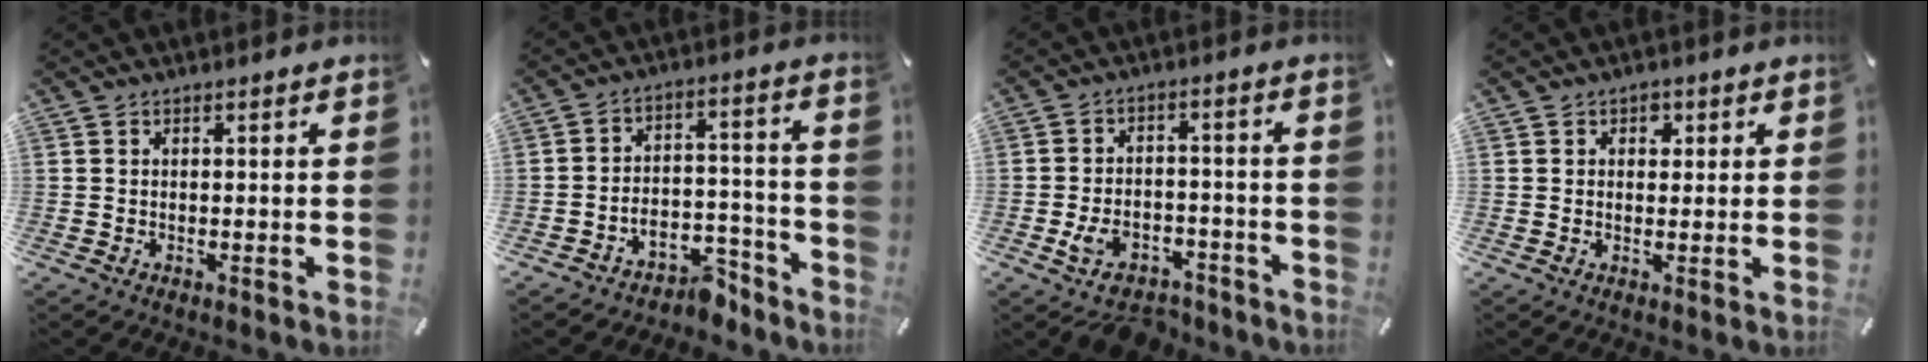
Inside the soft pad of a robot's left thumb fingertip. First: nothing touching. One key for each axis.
{"total": 7.2, "fx": -4.8, "fy": 4.9, "fz": 2.3, "tx": -0.019, "ty": 0.027, "tz": -0.083}
{"total": 7.4, "fx": -4.4, "fy": 4.8, "fz": 3.5, "tx": -0.051, "ty": 0.028, "tz": -0.077}
{"total": 2.4, "fx": 0.9, "fy": 2.0, "fz": 1.0, "tx": 0.001, "ty": -0.003, "tz": 0.008}